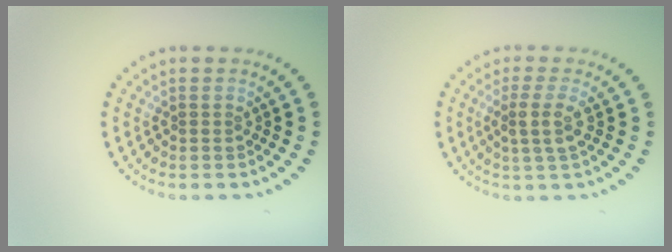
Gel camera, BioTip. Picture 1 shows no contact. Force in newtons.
{"total": 2.3, "press": 1.9, "slide": 1.2}